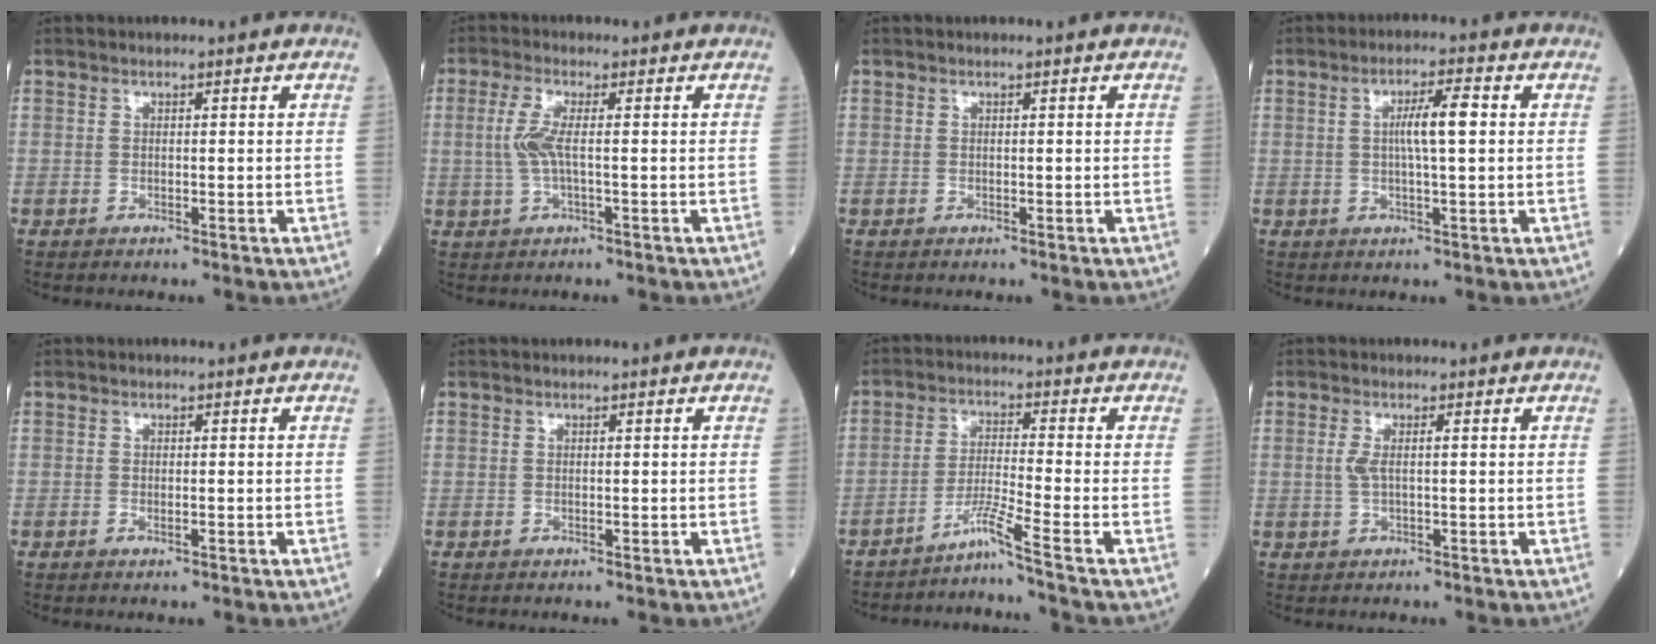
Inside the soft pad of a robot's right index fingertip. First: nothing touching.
{"total": 4.1, "force": [0.1, 0.6, 4.1], "torque": [-0.100, 0.002, -0.001]}
{"total": 0.0}
{"total": 5.1, "force": [0.6, 0.3, 5.1], "torque": [-0.091, 0.005, 0.011]}
{"total": 0.7, "force": [-0.4, 0.1, 0.6], "torque": [-0.012, -0.002, -0.004]}
{"total": 0.0}
{"total": 5.2, "force": [-4.0, -2.7, 1.9], "torque": [-0.047, -0.017, -0.080]}
{"total": 2.0, "force": [0.1, 0.2, 2.0], "torque": [-0.048, 0.001, 0.002]}